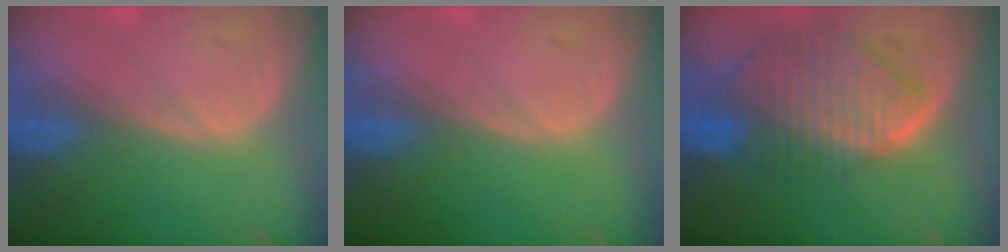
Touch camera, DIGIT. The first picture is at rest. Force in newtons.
{"total": 0.0}
{"total": 10.1, "press": 8.8, "slide": 5.1}